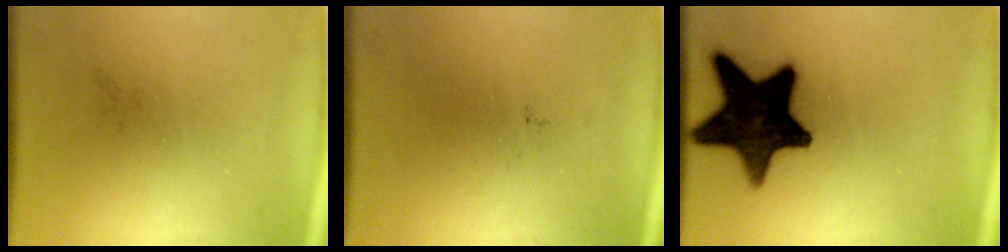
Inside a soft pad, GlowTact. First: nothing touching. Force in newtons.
{"total": 0.0}
{"total": 17.7}